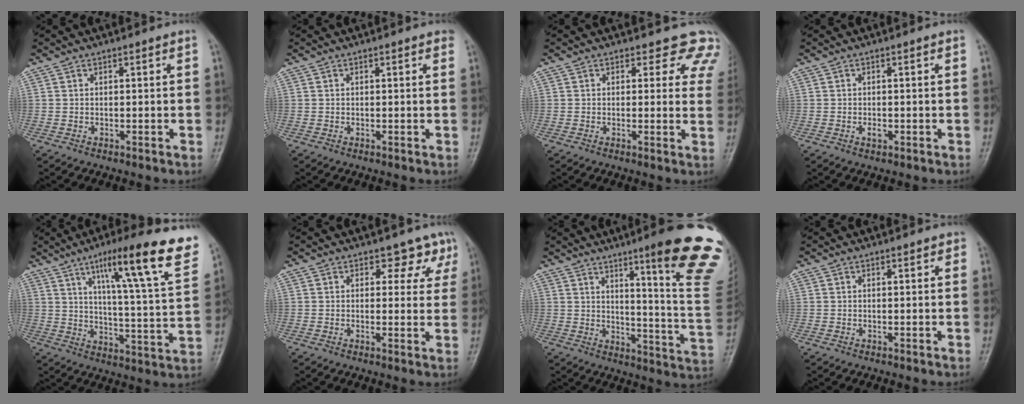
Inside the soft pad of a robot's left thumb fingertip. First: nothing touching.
{"total": 0.9, "force": [0.6, 0.4, 0.5], "torque": [-0.004, 0.001, 0.002]}
{"total": 7.8, "force": [6.4, 4.2, 1.9], "torque": [0.031, -0.023, 0.038]}
{"total": 1.0, "force": [-0.3, 0.6, 0.8], "torque": [-0.012, 0.000, -0.005]}
{"total": 22.2, "force": [12.1, 3.0, 18.4], "torque": [-0.241, -0.035, 0.177]}
{"total": 4.4, "force": [2.9, 3.0, 1.4], "torque": [0.017, -0.018, 0.023]}
{"total": 22.3, "force": [13.1, 1.9, 17.9], "torque": [-0.196, -0.077, 0.175]}
{"total": 0.7, "force": [0.4, 0.4, 0.4], "torque": [-0.001, -0.001, 0.000]}